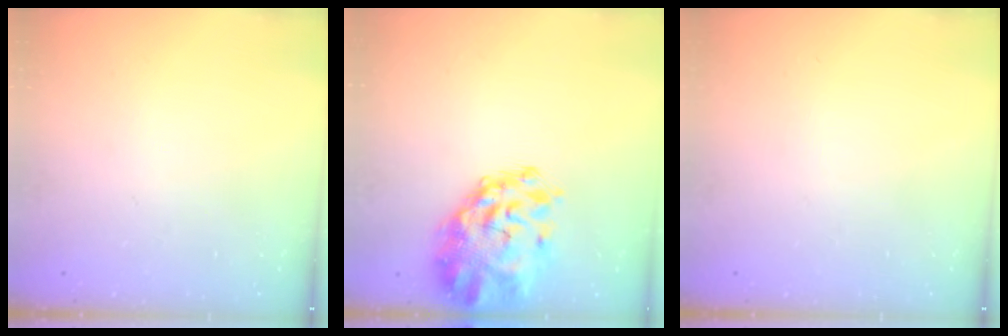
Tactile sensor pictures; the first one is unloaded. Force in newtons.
{"total": 3.8, "press": 3.5, "slide": 1.3}
{"total": 0.0}